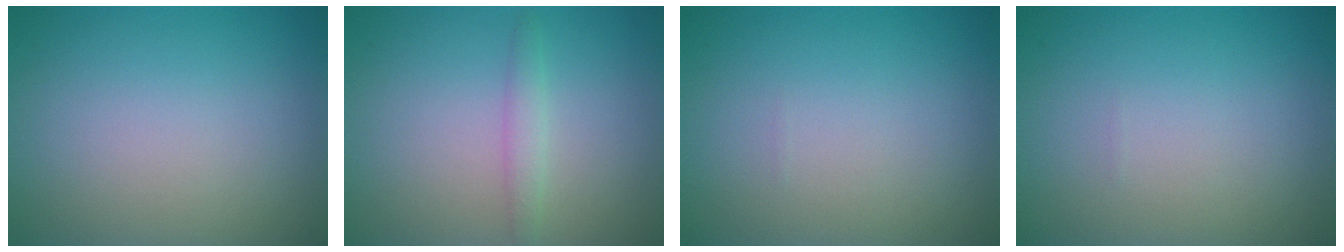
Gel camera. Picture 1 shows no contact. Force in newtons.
{"total": 1.3, "press": 1.3, "slide": 0.1}
{"total": 0.0}
{"total": 0.0}